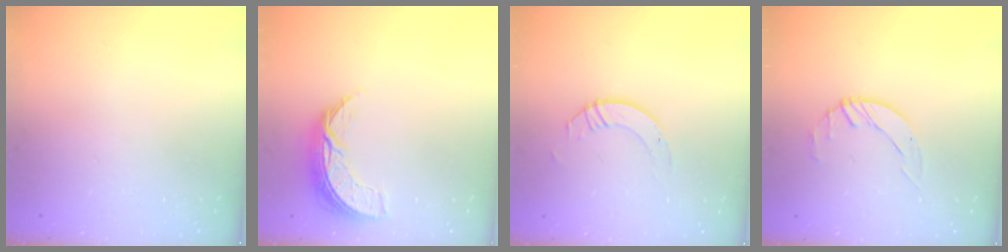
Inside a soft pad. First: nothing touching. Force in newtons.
{"total": 8.2, "press": 8.1, "slide": 0.6}
{"total": 4.4, "press": 4.4, "slide": 0.0}
{"total": 2.0, "press": 2.0, "slide": 0.3}